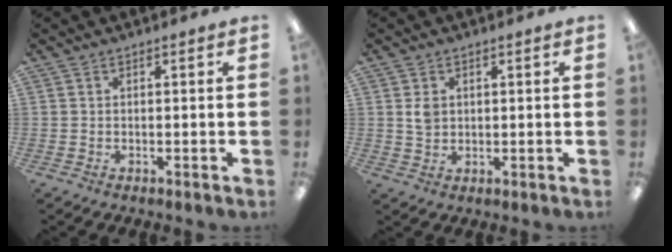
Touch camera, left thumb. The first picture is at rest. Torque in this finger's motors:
{"motor_torque": [-0.03, 0.02, -0.20, -0.06, 0.00]}